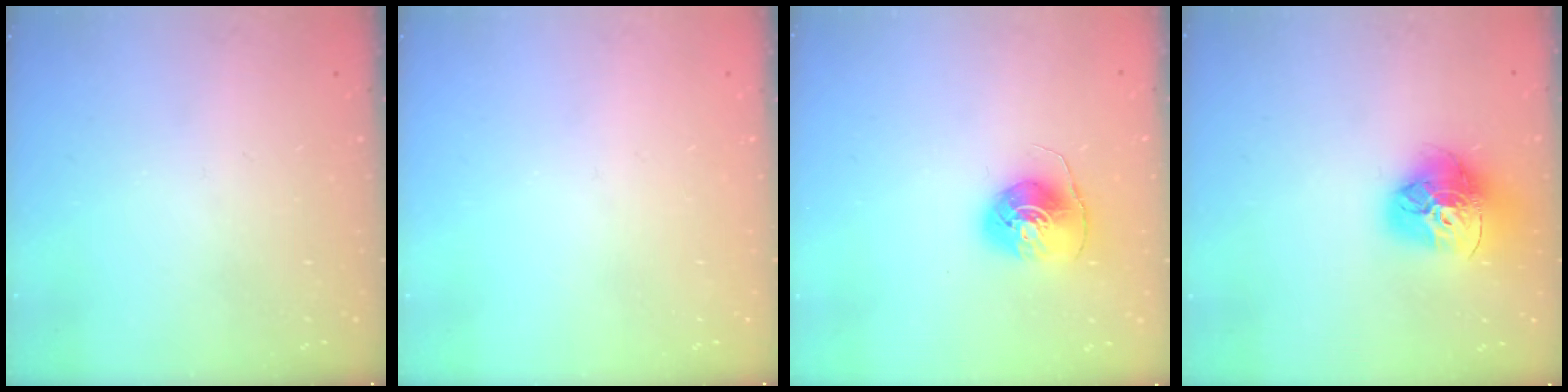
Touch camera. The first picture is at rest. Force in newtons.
{"total": 0.0}
{"total": 8.3, "press": 8.3, "slide": 0.4}
{"total": 18.0, "press": 17.9, "slide": 1.8}